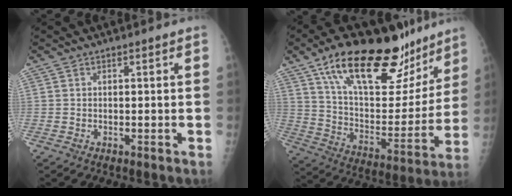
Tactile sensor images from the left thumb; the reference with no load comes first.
{"total": 29.9, "force": [19.3, 12.8, 18.9], "torque": [-0.255, -0.048, 0.310]}